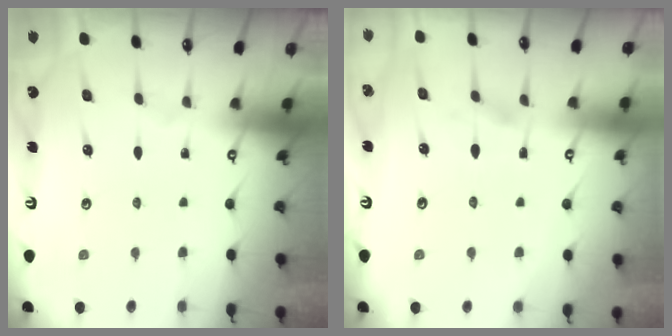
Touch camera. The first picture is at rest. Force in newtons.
{"total": 2.9, "press": 2.7, "slide": 1.0}